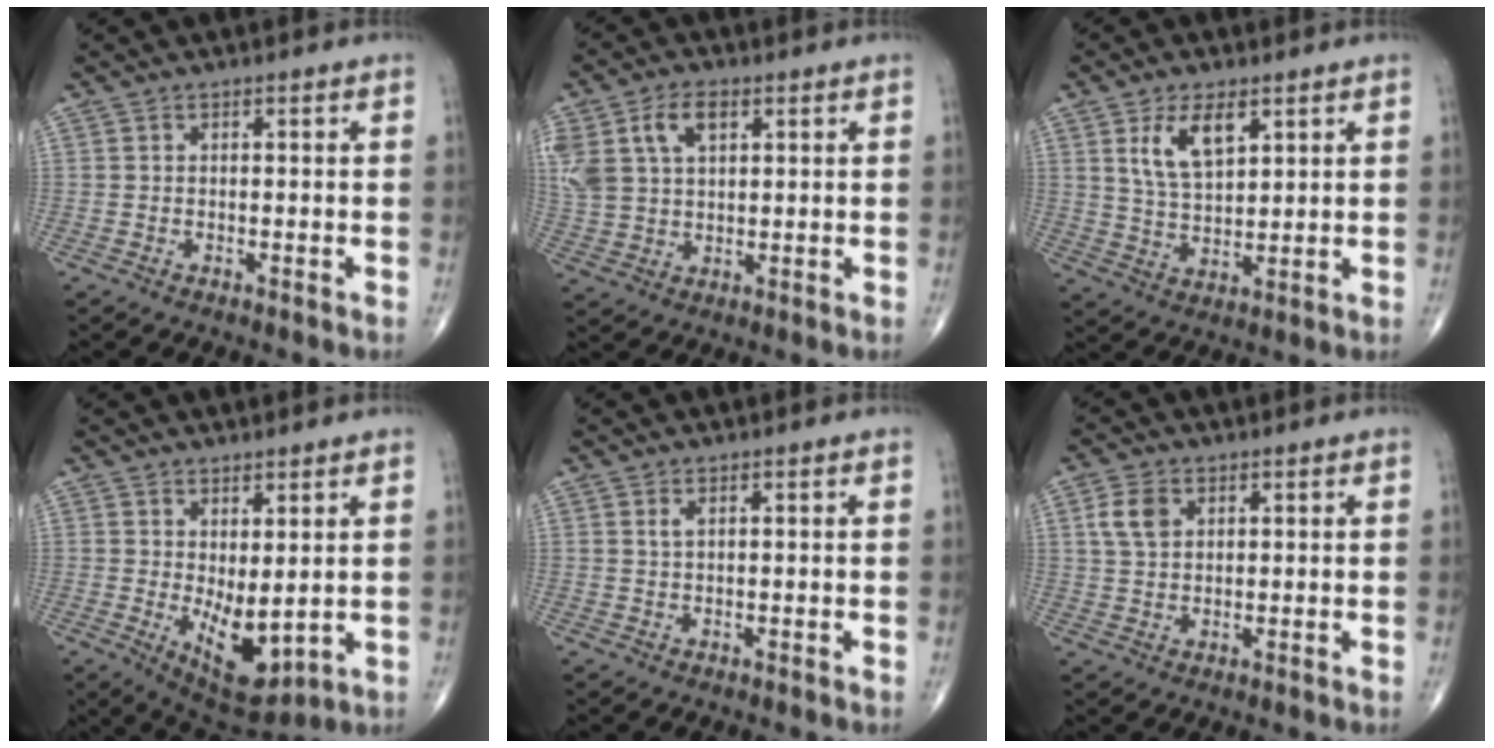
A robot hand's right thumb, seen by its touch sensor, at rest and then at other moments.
{"total": 12.7, "force": [4.9, 8.0, 8.6], "torque": [-0.192, 0.000, 0.100]}
{"total": 8.7, "force": [4.0, 4.3, 6.4], "torque": [-0.105, -0.019, 0.080]}
{"total": 9.4, "force": [-0.3, 4.2, 8.4], "torque": [-0.118, -0.022, 0.018]}
{"total": 1.0, "force": [0.4, 0.4, 0.8], "torque": [-0.017, 0.004, 0.010]}
{"total": 4.9, "force": [1.7, 3.3, 3.1], "torque": [-0.055, 0.000, 0.034]}